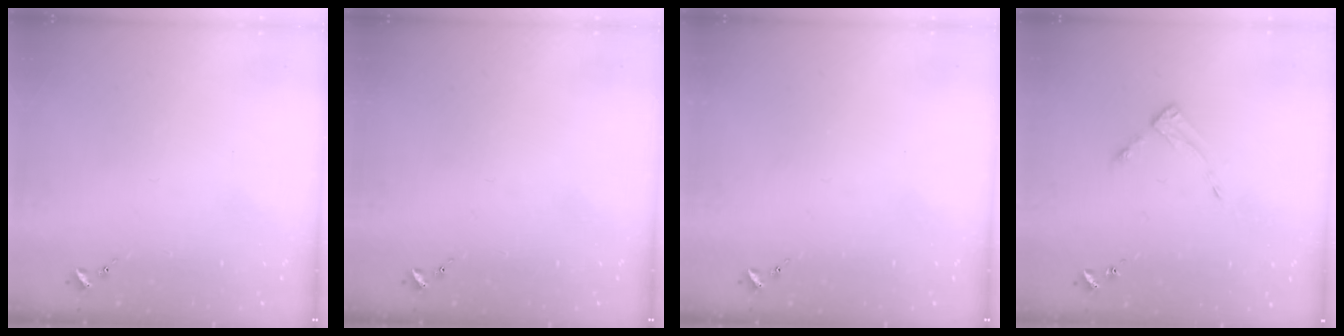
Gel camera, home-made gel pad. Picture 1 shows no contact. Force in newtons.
{"total": 0.0}
{"total": 0.0}
{"total": 4.6, "press": 4.6, "slide": 0.4}